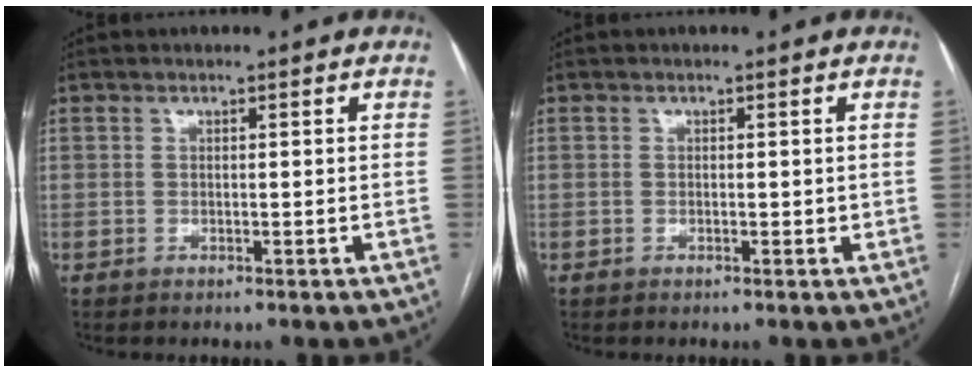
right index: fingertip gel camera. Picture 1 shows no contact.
{"total": 0.7, "force": [0.0, 0.4, 0.6], "torque": [-0.007, 0.000, -0.001]}